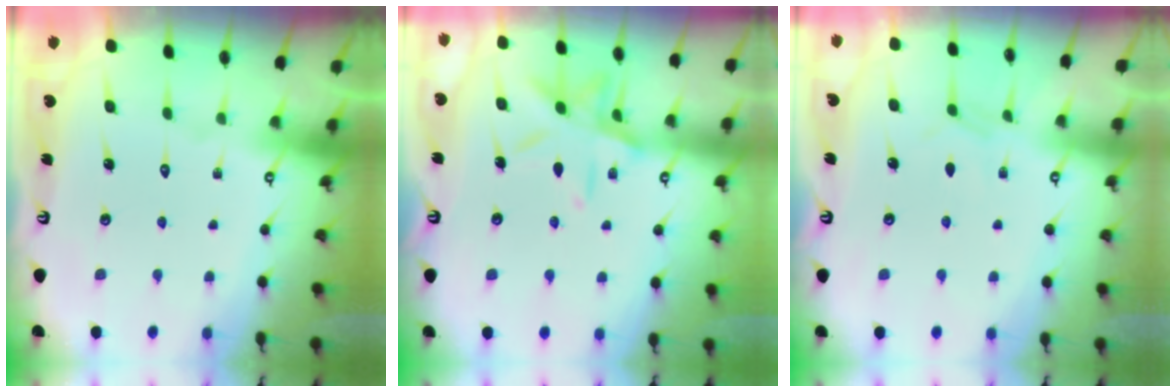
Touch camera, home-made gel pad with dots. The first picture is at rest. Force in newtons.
{"total": 12.3, "press": 12.2, "slide": 0.9}
{"total": 3.0, "press": 2.9, "slide": 0.4}